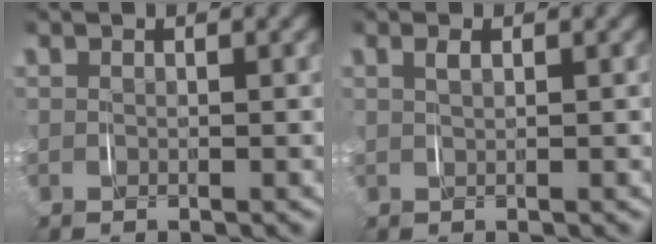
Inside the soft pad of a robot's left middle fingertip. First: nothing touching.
{"total": 0.7, "force": [0.3, 0.1, 0.7], "torque": [-0.012, 0.002, 0.008]}